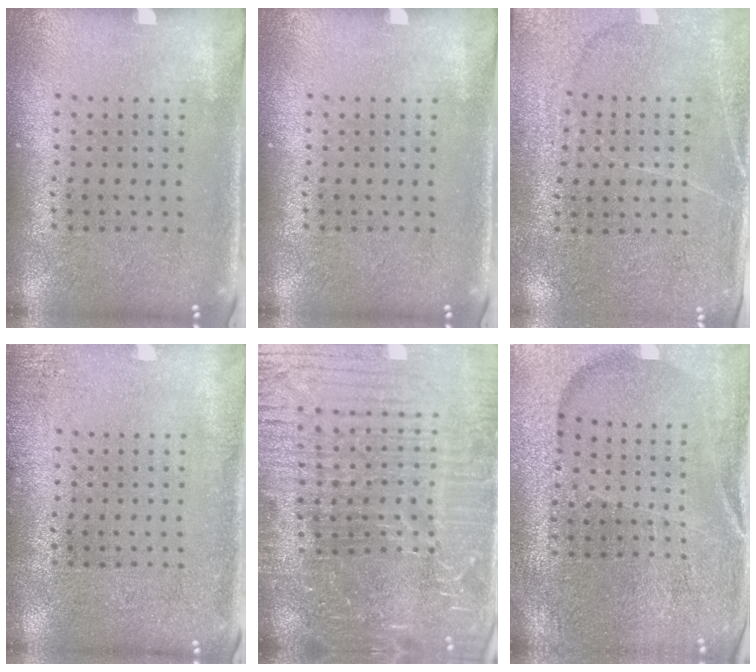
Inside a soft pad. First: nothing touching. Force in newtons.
{"total": 0.0}
{"total": 2.8, "press": 2.7, "slide": 0.8}
{"total": 1.6, "press": 1.6, "slide": 0.3}
{"total": 6.9, "press": 6.0, "slide": 3.4}
{"total": 3.6, "press": 3.6, "slide": 0.6}